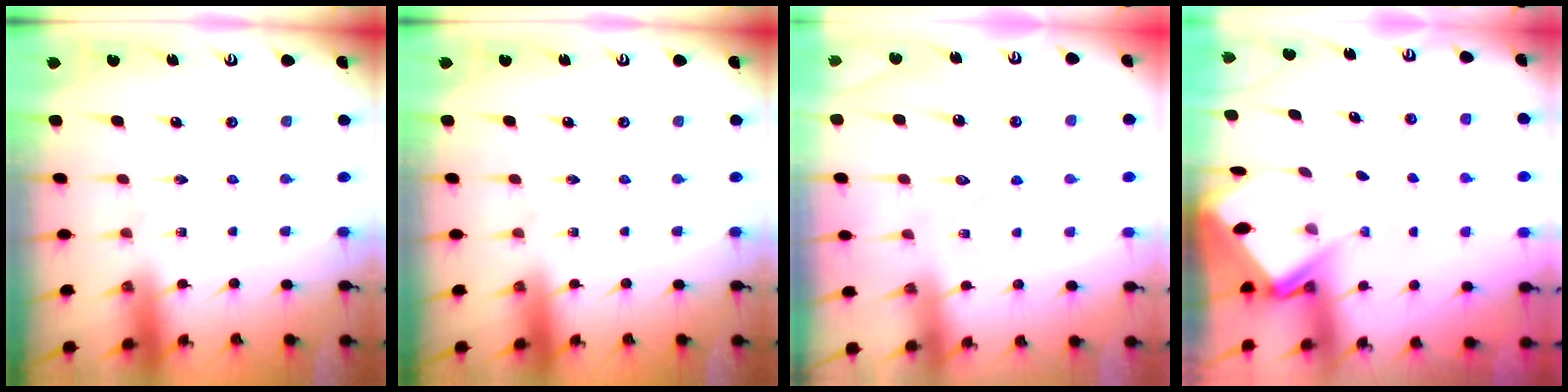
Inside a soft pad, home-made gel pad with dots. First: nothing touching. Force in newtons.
{"total": 0.0}
{"total": 7.3, "press": 7.2, "slide": 0.8}
{"total": 4.2, "press": 4.2, "slide": 0.4}